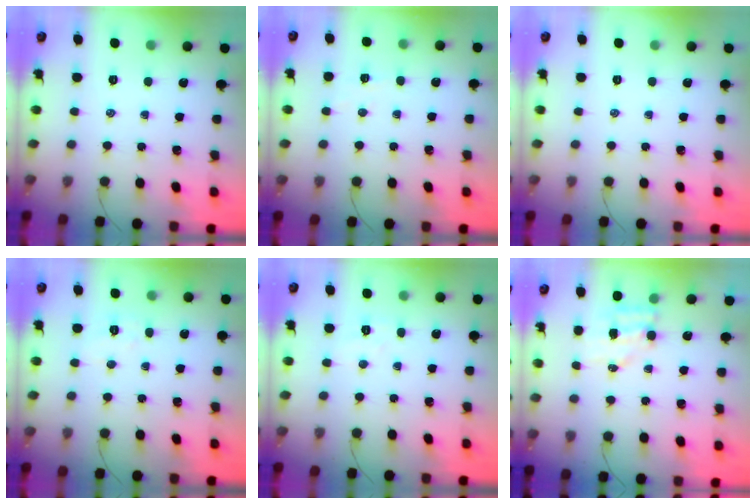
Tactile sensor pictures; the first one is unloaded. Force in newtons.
{"total": 3.2, "press": 3.0, "slide": 1.1}
{"total": 0.0}
{"total": 4.6, "press": 4.5, "slide": 1.0}
{"total": 3.8, "press": 3.7, "slide": 0.9}
{"total": 5.0, "press": 5.0, "slide": 0.7}